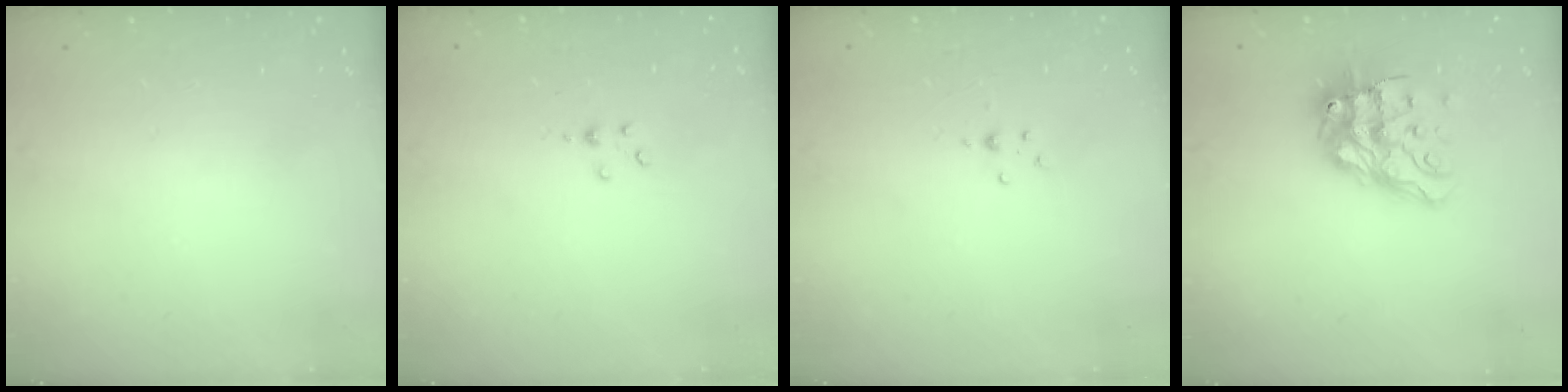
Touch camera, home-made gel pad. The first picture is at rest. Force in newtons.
{"total": 3.2, "press": 3.1, "slide": 0.5}
{"total": 3.2, "press": 3.0, "slide": 1.1}
{"total": 13.1, "press": 13.1, "slide": 1.4}